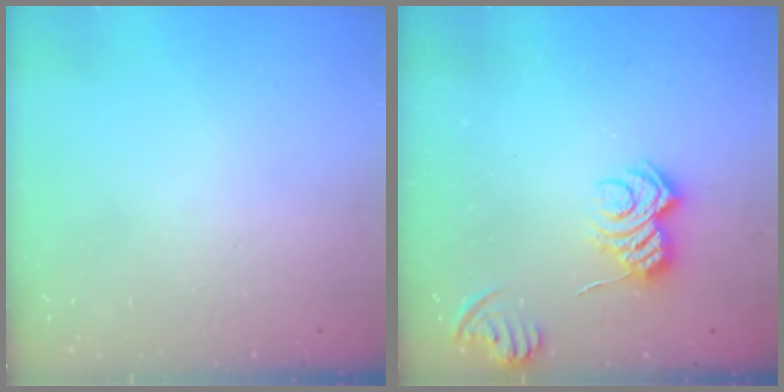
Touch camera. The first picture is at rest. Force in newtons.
{"total": 7.8, "press": 7.7, "slide": 0.9}